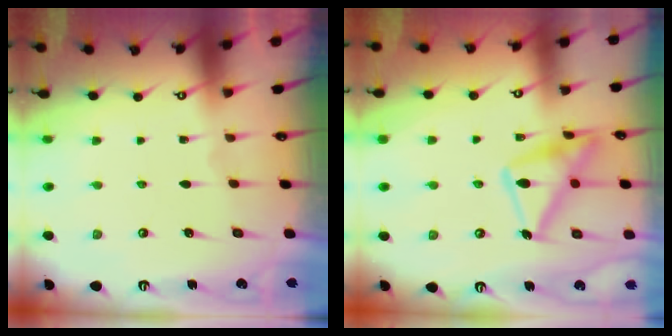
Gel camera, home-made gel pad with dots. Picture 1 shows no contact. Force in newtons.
{"total": 17.0, "press": 16.9, "slide": 0.9}